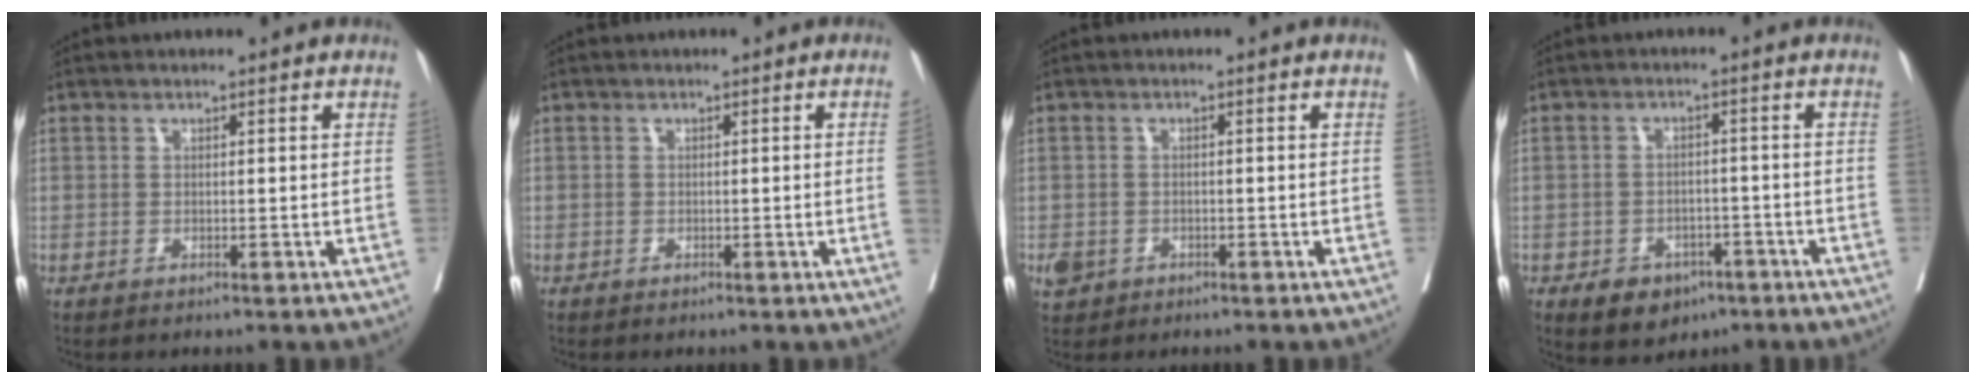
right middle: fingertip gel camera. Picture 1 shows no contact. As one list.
[{"total": 1.1, "force": [-0.3, -0.3, 1.1], "torque": [-0.017, -0.002, -0.004]}, {"total": 2.9, "force": [-1.5, 2.4, 0.8], "torque": [-0.014, 0.003, -0.022]}, {"total": 6.1, "force": [-3.6, 4.2, 2.6], "torque": [-0.036, 0.004, -0.045]}]